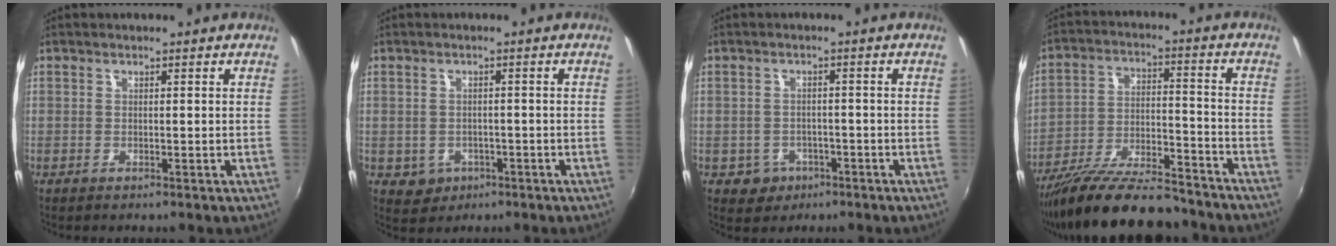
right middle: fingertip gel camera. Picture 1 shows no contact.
{"total": 4.2, "force": [-1.4, 3.8, 1.2], "torque": [-0.034, 0.001, -0.011]}
{"total": 5.0, "force": [-2.2, 4.3, 1.0], "torque": [-0.034, 0.005, -0.026]}
{"total": 19.4, "force": [-16.3, 4.7, 9.4], "torque": [-0.178, -0.028, -0.258]}